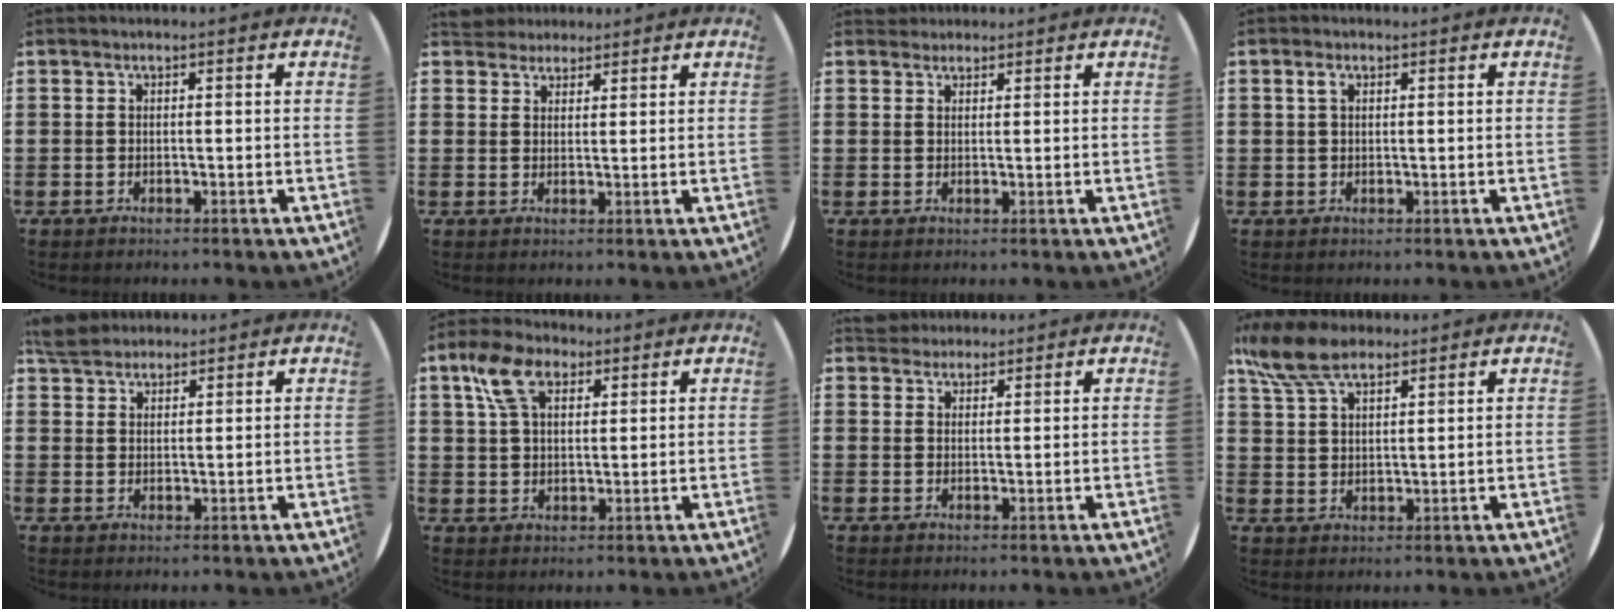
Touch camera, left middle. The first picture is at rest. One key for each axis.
{"total": 2.9, "fx": 2.7, "fy": 1.0, "fz": -0.2, "tx": 0.004, "ty": -0.002, "tz": 0.051}
{"total": 1.4, "fx": 1.3, "fy": 0.4, "fz": -0.2, "tx": 0.001, "ty": 0.002, "tz": 0.026}
{"total": 1.3, "fx": 0.6, "fy": 0.8, "fz": 0.9, "tx": -0.011, "ty": 0.004, "tz": 0.009}
{"total": 4.2, "fx": 3.8, "fy": 1.5, "fz": 0.7, "tx": -0.016, "ty": -0.003, "tz": 0.074}
{"total": 7.1, "fx": 4.2, "fy": 4.1, "fz": 4.0, "tx": -0.093, "ty": 0.015, "tz": 0.078}
{"total": 2.4, "fx": 2.3, "fy": 0.8, "fz": -0.2, "tx": -0.001, "ty": 0.004, "tz": 0.045}
{"total": 7.9, "fx": 6.2, "fy": 3.2, "fz": 3.8, "tx": -0.093, "ty": -0.004, "tz": 0.117}